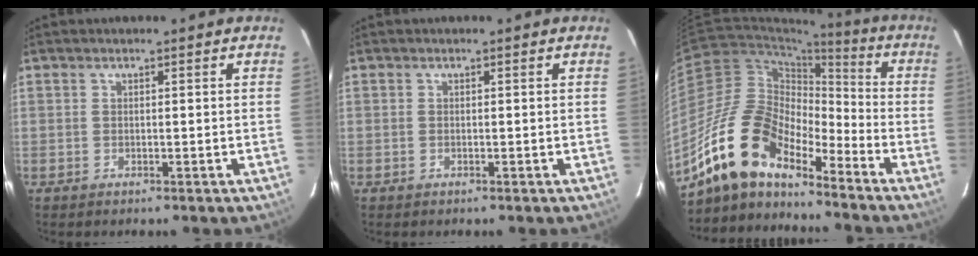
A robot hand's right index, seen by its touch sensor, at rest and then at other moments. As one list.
[{"total": 0.0}, {"total": 15.9, "force": [-12.6, 5.9, 7.7], "torque": [-0.137, 0.007, -0.249]}]